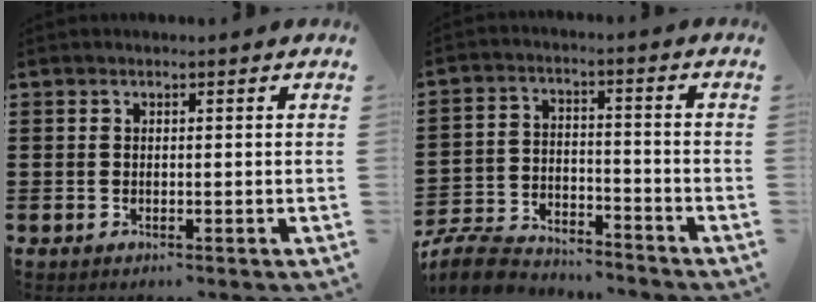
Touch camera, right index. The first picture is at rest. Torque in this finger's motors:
{"motor_torque": [-0.92, 1.07, -1.05, -0.21]}